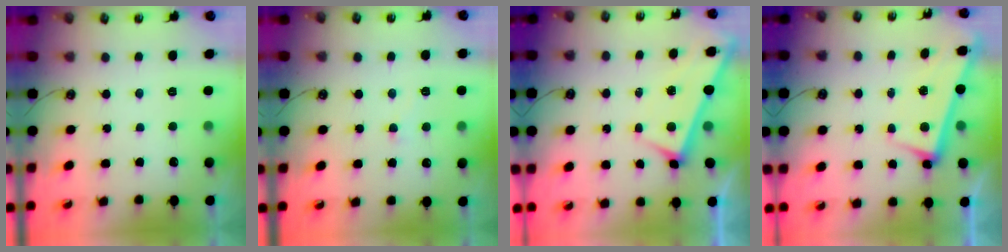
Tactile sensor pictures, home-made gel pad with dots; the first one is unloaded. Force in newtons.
{"total": 2.4, "press": 2.3, "slide": 0.7}
{"total": 2.7, "press": 2.7, "slide": 0.1}
{"total": 2.6, "press": 2.5, "slide": 0.7}